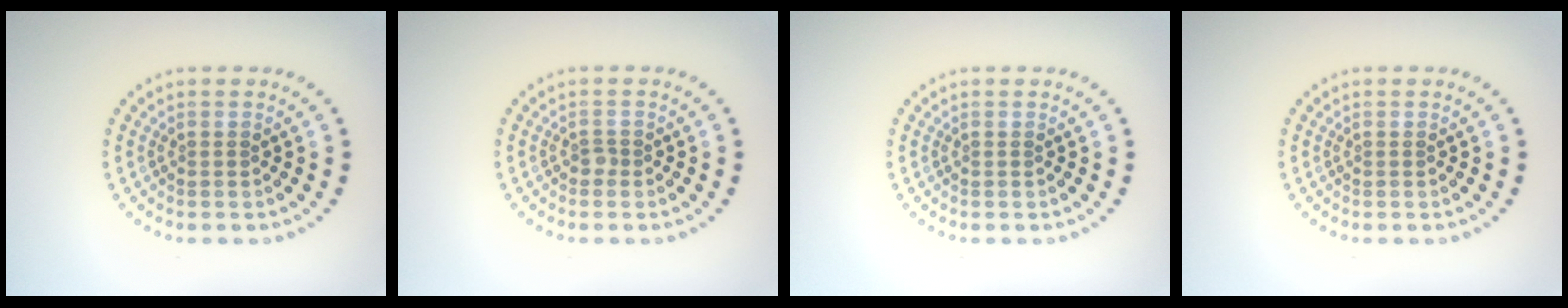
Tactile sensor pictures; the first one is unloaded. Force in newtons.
{"total": 0.7, "press": 0.5, "slide": 0.5}
{"total": 0.0}
{"total": 0.0}